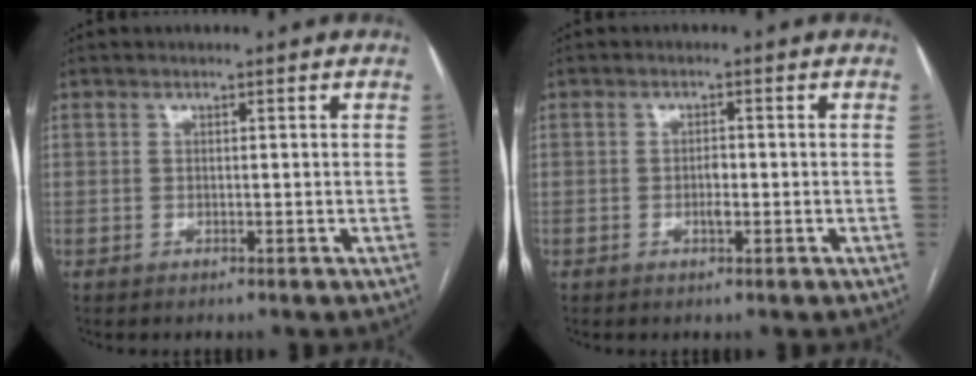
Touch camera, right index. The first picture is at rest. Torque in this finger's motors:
{"motor_torque": [0.44, 0.14, 0.03, 0.03]}